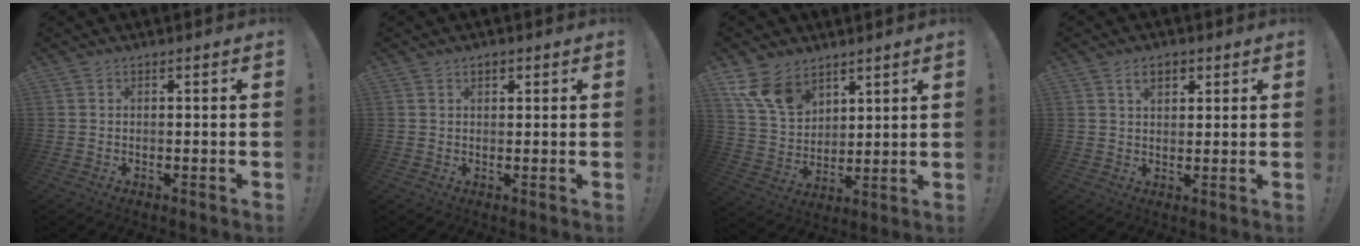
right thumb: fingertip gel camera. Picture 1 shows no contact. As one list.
[{"total": 1.5, "force": [0.9, 0.9, 0.7], "torque": [-0.012, -0.001, 0.016]}, {"total": 12.8, "force": [8.5, 7.8, 5.6], "torque": [-0.123, -0.041, 0.171]}, {"total": 4.9, "force": [2.2, 3.0, 3.1], "torque": [-0.041, -0.001, 0.036]}]